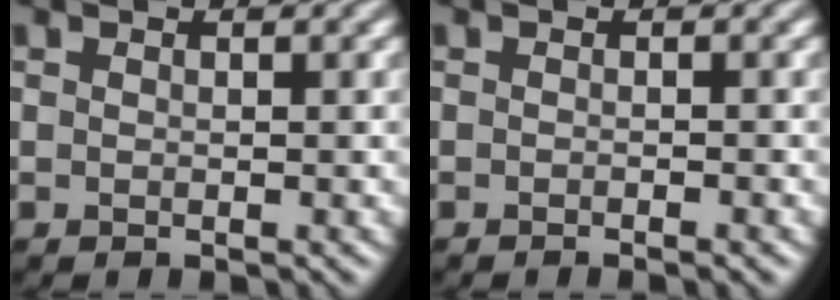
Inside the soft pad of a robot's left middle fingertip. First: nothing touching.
{"total": 1.7, "force": [-0.8, 0.5, 1.4], "torque": [-0.005, -0.002, -0.012]}